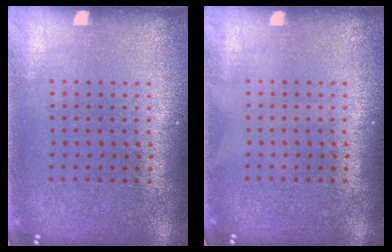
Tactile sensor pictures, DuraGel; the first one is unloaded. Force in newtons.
{"total": 0.0}